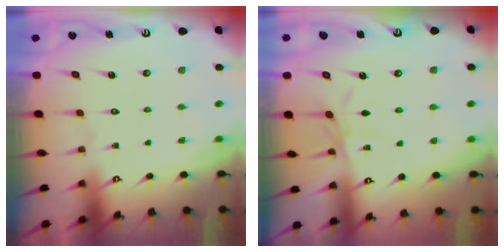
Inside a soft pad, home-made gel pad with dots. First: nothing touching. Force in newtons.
{"total": 3.0, "press": 3.0, "slide": 0.1}